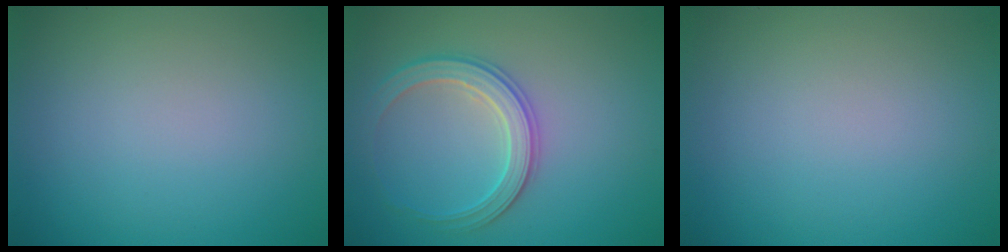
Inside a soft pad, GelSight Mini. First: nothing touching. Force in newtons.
{"total": 3.1, "press": 3.1, "slide": 0.2}
{"total": 0.0}